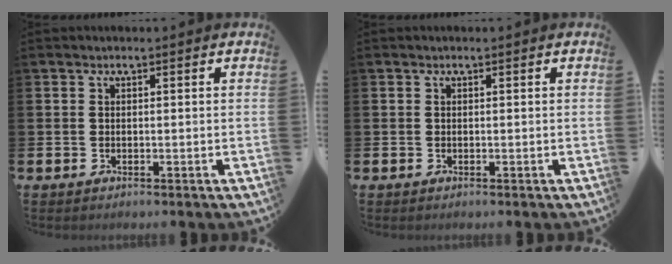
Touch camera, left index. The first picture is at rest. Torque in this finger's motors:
{"motor_torque": [-0.02, 0.00, 0.01, 0.00]}